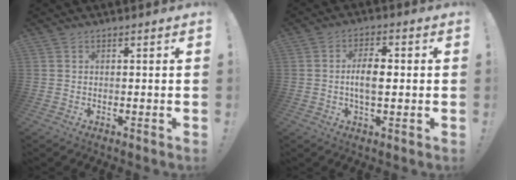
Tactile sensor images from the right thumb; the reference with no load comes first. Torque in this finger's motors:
{"motor_torque": [-0.07, 0.29, 0.49, -0.36, 0.23]}